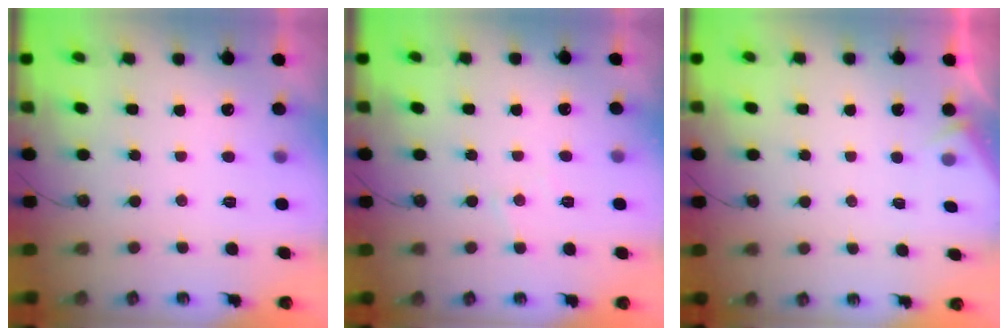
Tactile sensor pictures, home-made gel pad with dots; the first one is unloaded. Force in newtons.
{"total": 5.0, "press": 4.9, "slide": 0.7}
{"total": 2.9, "press": 2.8, "slide": 0.5}